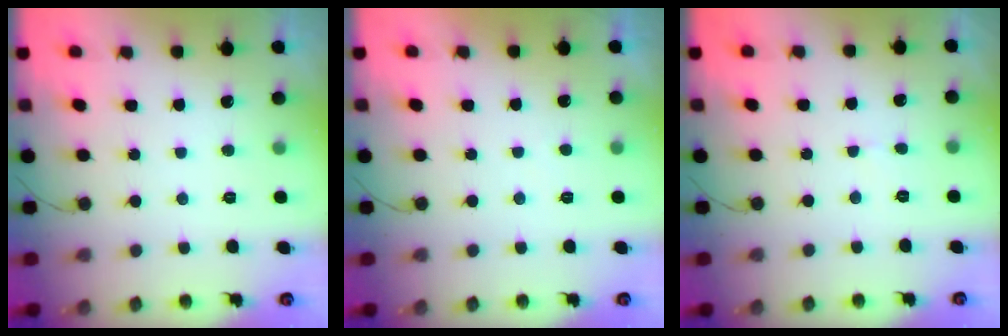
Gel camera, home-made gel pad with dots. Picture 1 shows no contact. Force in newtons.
{"total": 0.8, "press": 0.6, "slide": 0.4}
{"total": 2.6, "press": 2.6, "slide": 0.2}